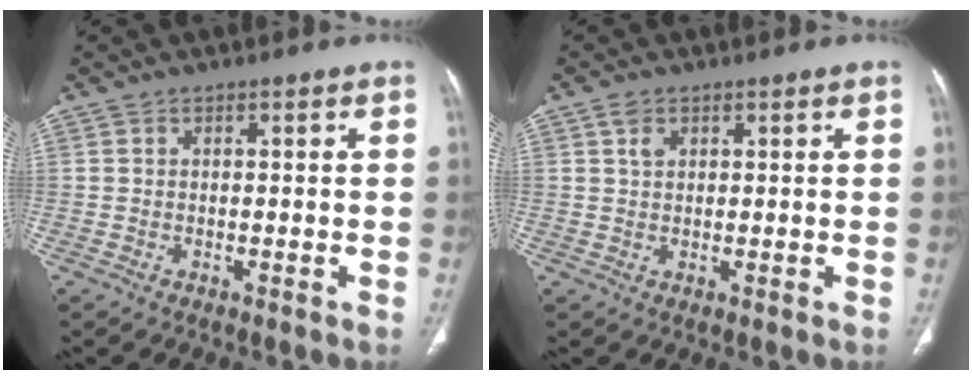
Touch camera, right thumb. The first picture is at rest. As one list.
[{"total": 2.3, "force": [1.1, 1.5, 1.3], "torque": [-0.020, -0.001, 0.023]}]